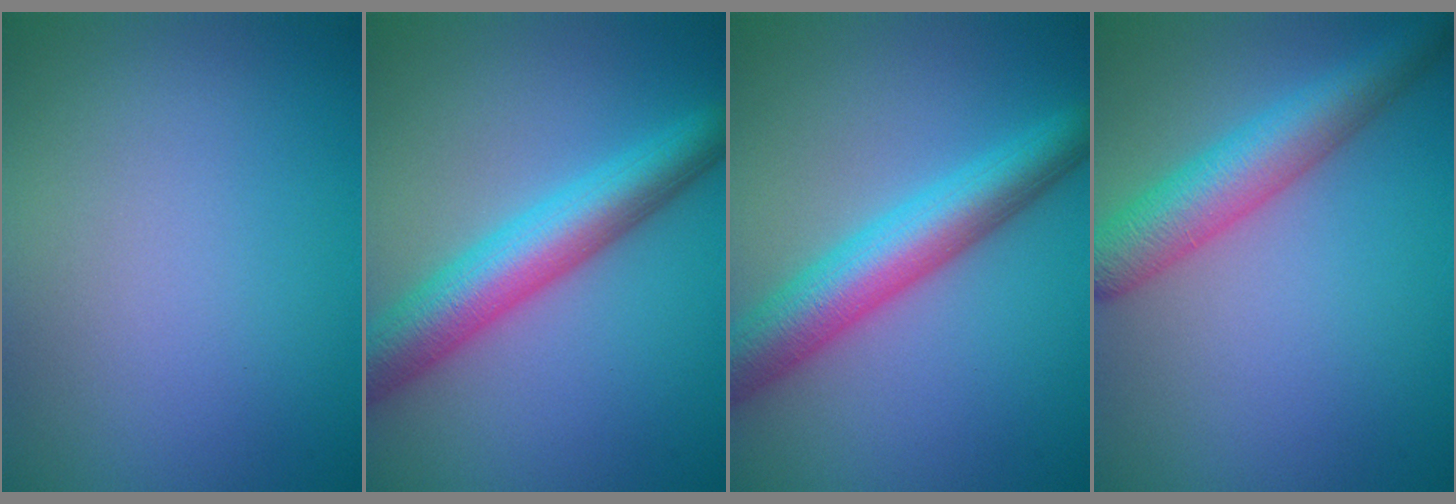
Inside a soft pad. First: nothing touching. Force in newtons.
{"total": 7.0, "press": 7.0, "slide": 0.3}
{"total": 7.0, "press": 7.0, "slide": 0.3}
{"total": 5.7, "press": 5.7, "slide": 0.2}